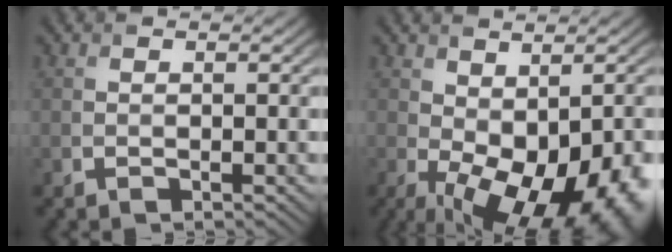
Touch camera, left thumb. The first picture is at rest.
{"total": 13.3, "force": [-4.0, 6.9, 10.6], "torque": [-0.165, -0.036, -0.035]}